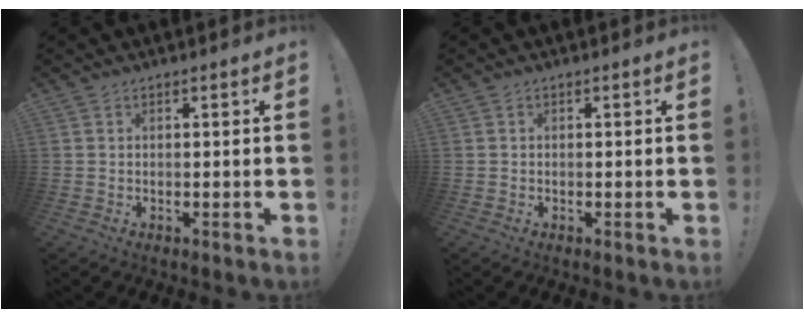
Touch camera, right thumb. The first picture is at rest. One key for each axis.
{"total": 0.0}